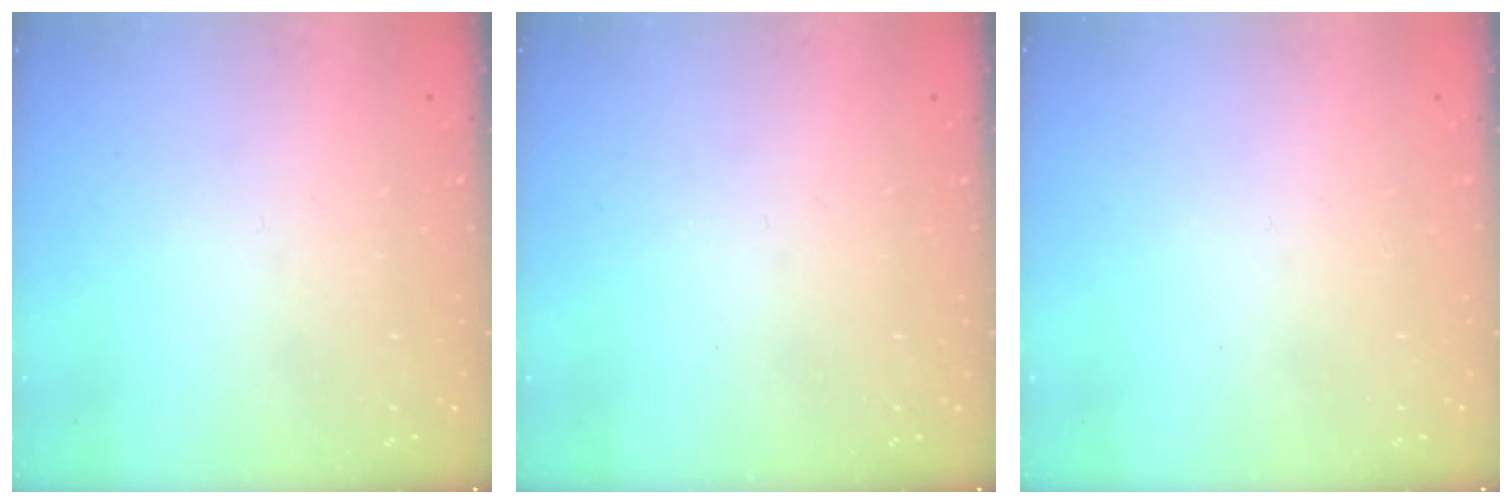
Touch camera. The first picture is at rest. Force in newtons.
{"total": 0.0}
{"total": 1.6, "press": 1.6, "slide": 0.1}